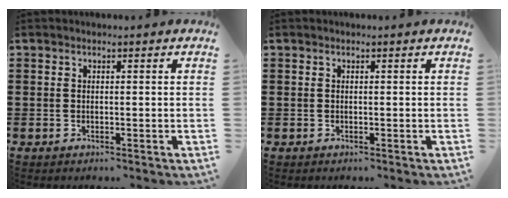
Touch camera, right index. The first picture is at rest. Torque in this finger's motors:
{"motor_torque": [-0.08, 0.12, 0.00, 0.00]}